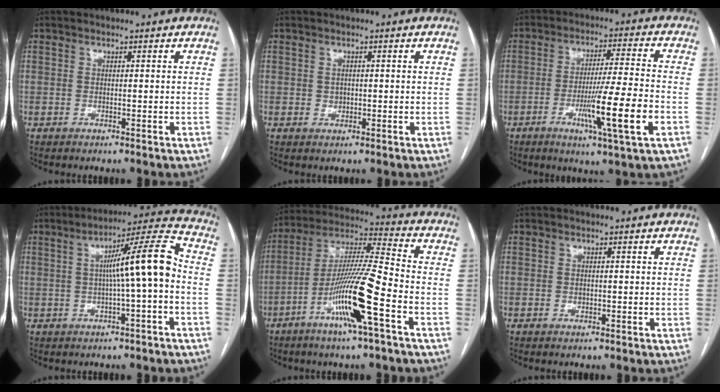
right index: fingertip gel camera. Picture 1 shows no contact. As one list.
[{"total": 1.2, "force": [0.0, 1.1, 0.6], "torque": [-0.009, 0.001, 0.004]}, {"total": 12.1, "force": [-4.1, -0.7, 11.4], "torque": [-0.195, -0.018, -0.071]}, {"total": 10.8, "force": [-0.2, -0.2, 10.8], "torque": [-0.164, 0.027, -0.006]}, {"total": 15.1, "force": [-6.2, -0.1, 13.7], "torque": [-0.268, -0.004, -0.117]}, {"total": 0.5, "force": [0.0, 0.4, 0.3], "torque": [-0.006, 0.001, 0.001]}]